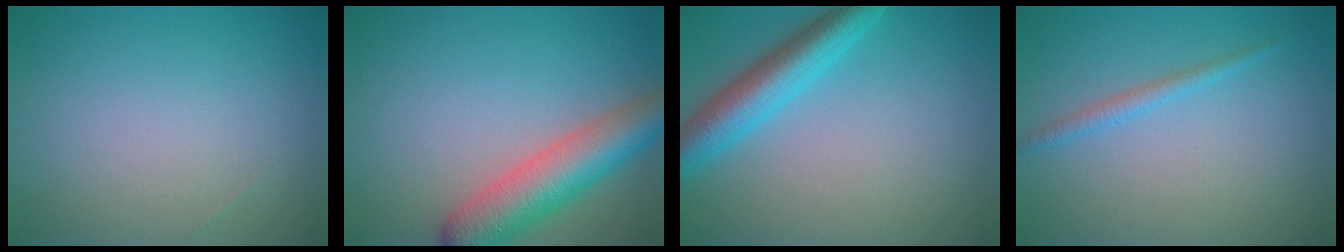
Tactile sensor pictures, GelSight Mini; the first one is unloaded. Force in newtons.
{"total": 6.5, "press": 6.5, "slide": 0.3}
{"total": 5.0, "press": 5.0, "slide": 0.2}
{"total": 1.3, "press": 1.3, "slide": 0.1}